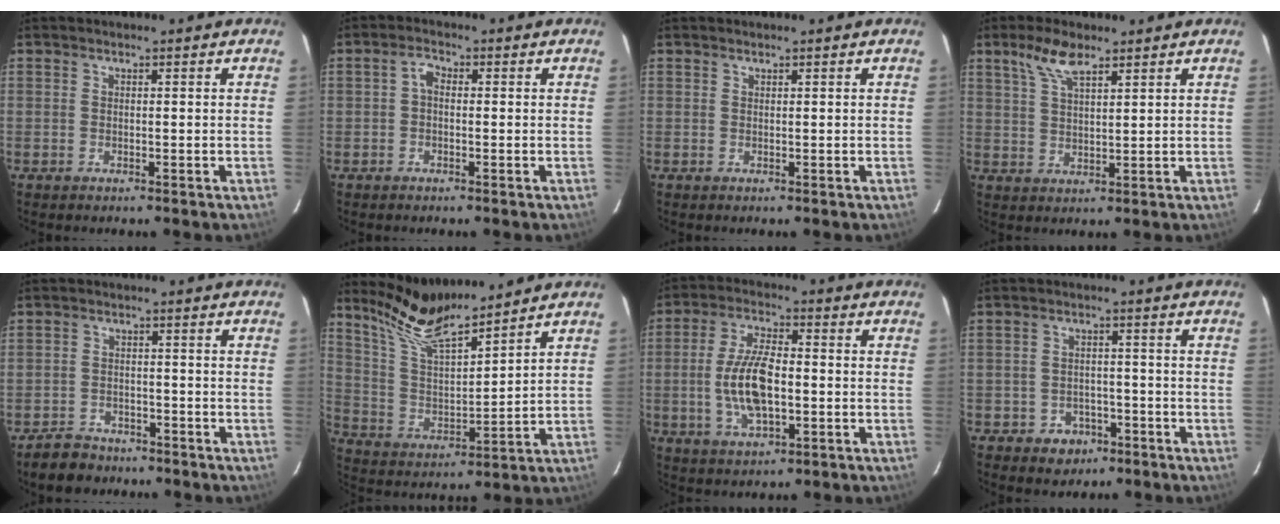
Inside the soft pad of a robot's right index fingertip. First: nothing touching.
{"total": 1.9, "force": [-0.3, 1.3, 1.4], "torque": [-0.029, 0.010, -0.008]}
{"total": 0.0}
{"total": 6.0, "force": [4.0, 2.2, 3.9], "torque": [-0.076, 0.011, 0.081]}
{"total": 5.3, "force": [-4.2, 3.2, 0.6], "torque": [-0.031, 0.017, -0.066]}
{"total": 12.0, "force": [10.6, 1.6, 5.5], "torque": [-0.109, -0.007, 0.208]}
{"total": 11.0, "force": [-1.5, 4.8, 9.8], "torque": [-0.198, 0.003, -0.027]}
{"total": 5.1, "force": [-2.9, 4.1, 0.9], "torque": [-0.032, 0.016, -0.031]}